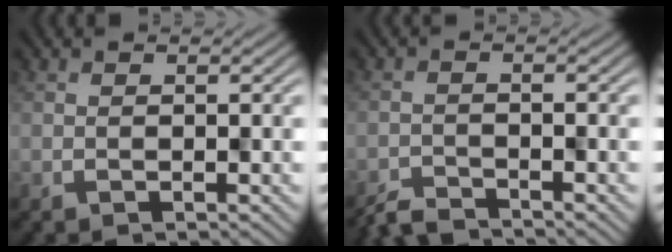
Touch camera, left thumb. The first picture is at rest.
{"total": 3.4, "force": [-3.4, 0.3, 0.3], "torque": [-0.006, -0.007, -0.063]}